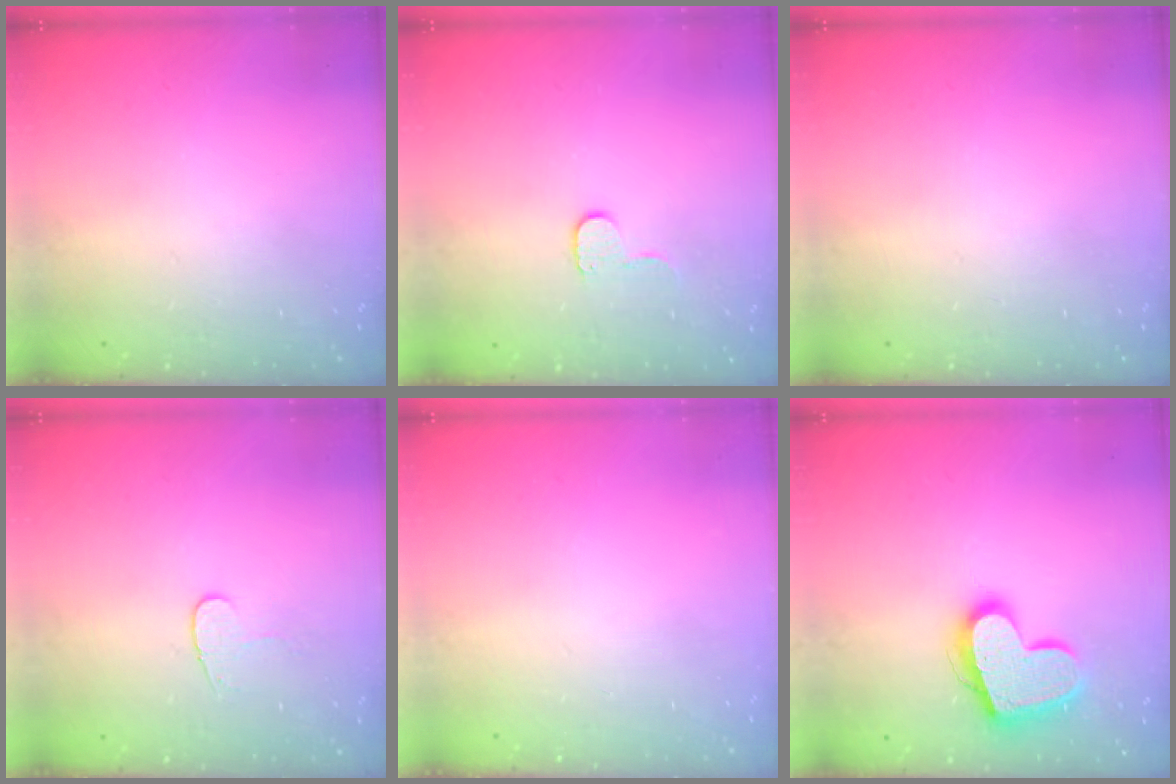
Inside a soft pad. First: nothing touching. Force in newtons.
{"total": 5.4, "press": 5.3, "slide": 0.5}
{"total": 0.0}
{"total": 4.4, "press": 4.4, "slide": 0.5}
{"total": 0.0}
{"total": 17.7, "press": 17.6, "slide": 1.5}